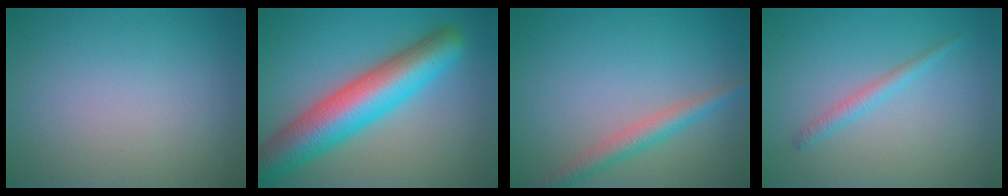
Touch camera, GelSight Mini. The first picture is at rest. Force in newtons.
{"total": 9.4, "press": 9.4, "slide": 0.3}
{"total": 2.7, "press": 2.7, "slide": 0.1}
{"total": 1.4, "press": 1.4, "slide": 0.1}